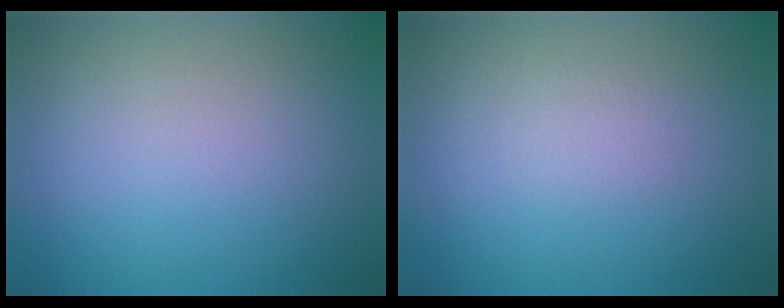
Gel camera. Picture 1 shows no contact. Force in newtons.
{"total": 0.9, "press": 0.8, "slide": 0.1}